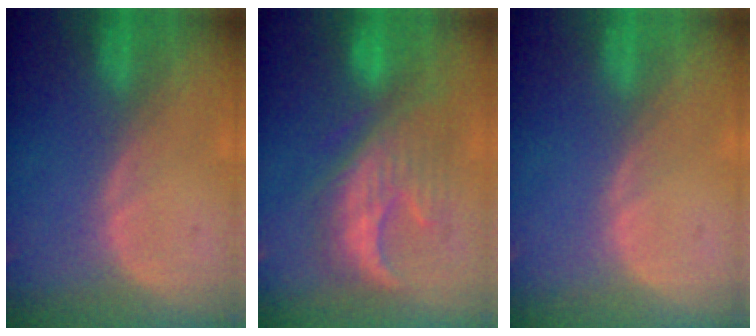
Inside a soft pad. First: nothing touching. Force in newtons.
{"total": 9.1, "press": 9.1, "slide": 0.5}
{"total": 0.0}